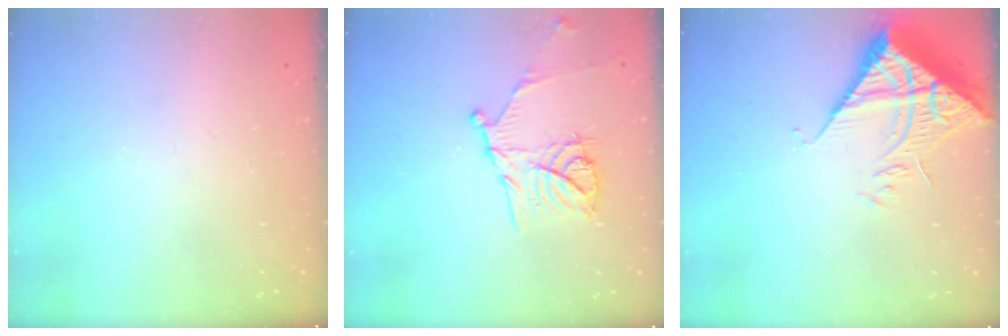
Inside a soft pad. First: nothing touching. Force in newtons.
{"total": 13.8, "press": 13.7, "slide": 0.8}
{"total": 9.3, "press": 9.2, "slide": 1.2}